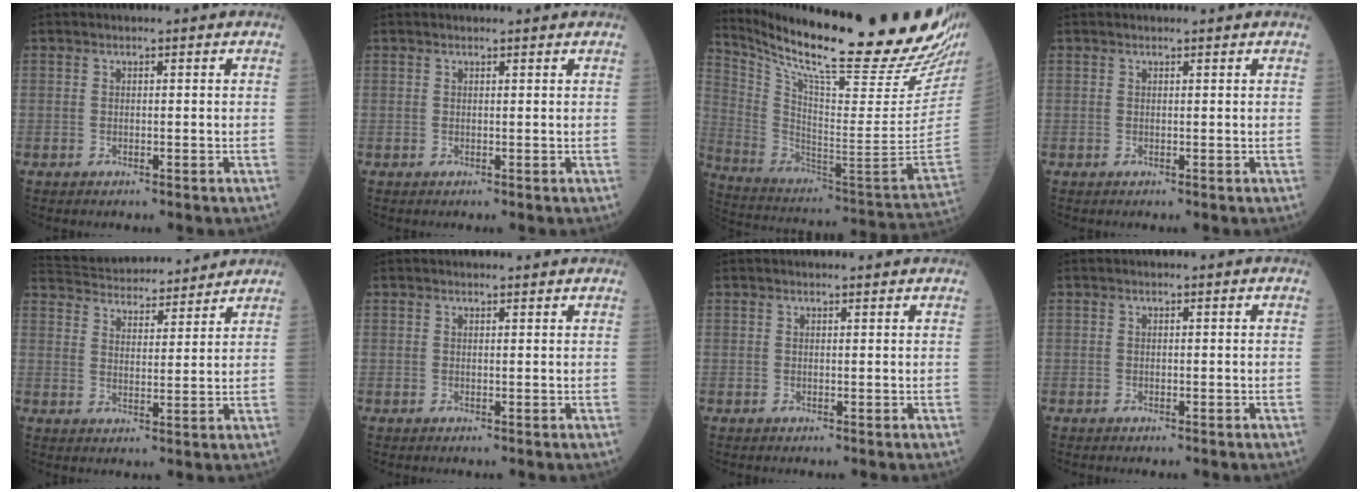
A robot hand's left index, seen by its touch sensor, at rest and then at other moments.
{"total": 2.7, "force": [2.6, 0.2, 0.6], "torque": [-0.009, 0.014, 0.028]}
{"total": 32.9, "force": [27.3, 2.2, 18.2], "torque": [-0.313, -0.089, 0.394]}
{"total": 2.0, "force": [1.9, 0.2, 0.5], "torque": [-0.009, 0.012, 0.023]}
{"total": 16.9, "force": [16.0, 3.2, 4.6], "torque": [-0.082, 0.034, 0.240]}
{"total": 3.7, "force": [3.6, 0.4, 0.9], "torque": [-0.013, 0.015, 0.040]}
{"total": 3.3, "force": [3.2, 0.3, 0.8], "torque": [-0.012, 0.014, 0.035]}
{"total": 0.0}